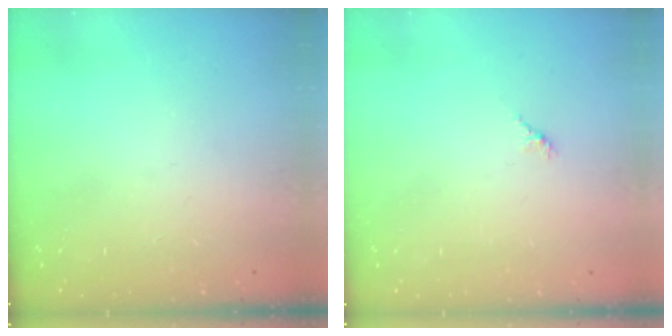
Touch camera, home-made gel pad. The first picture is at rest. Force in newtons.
{"total": 1.7, "press": 1.6, "slide": 0.5}